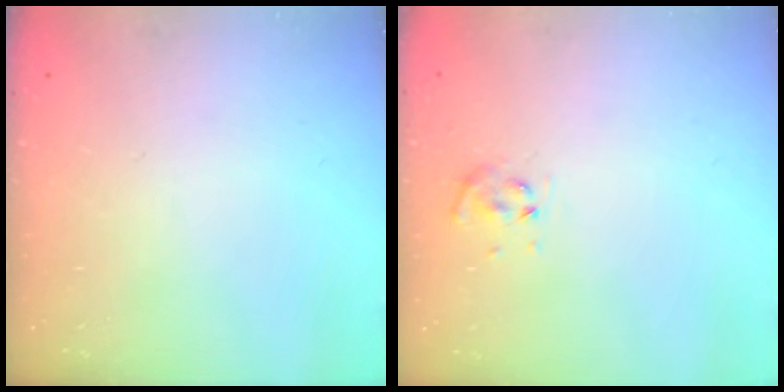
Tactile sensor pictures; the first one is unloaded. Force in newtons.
{"total": 5.0, "press": 4.8, "slide": 1.2}